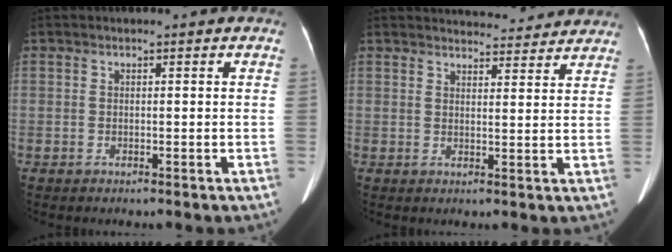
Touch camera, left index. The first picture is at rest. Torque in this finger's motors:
{"motor_torque": [0.45, -1.69, 0.02, 0.00]}